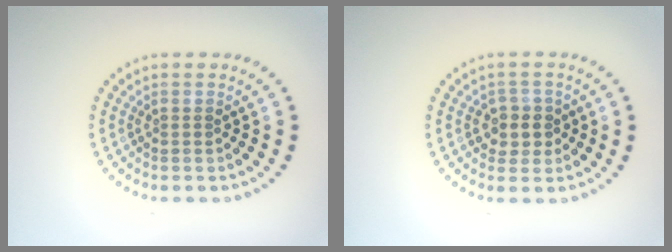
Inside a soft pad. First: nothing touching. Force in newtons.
{"total": 2.3, "press": 2.1, "slide": 1.0}